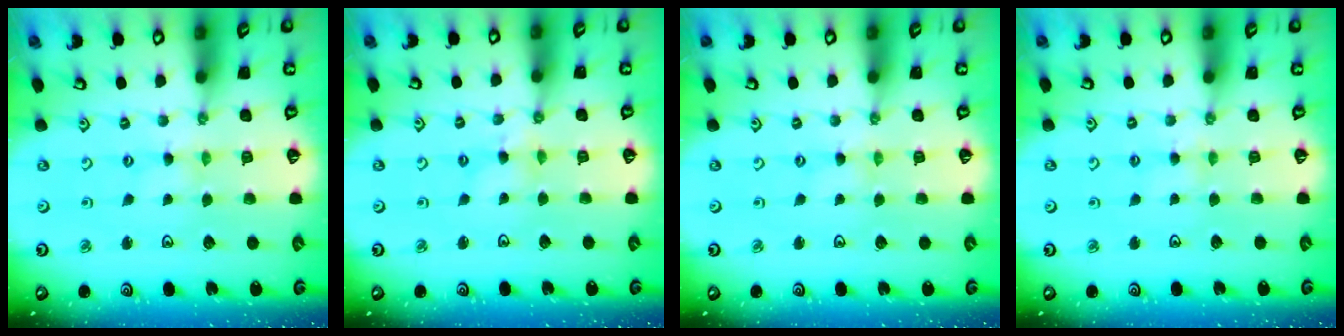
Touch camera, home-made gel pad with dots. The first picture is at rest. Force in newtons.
{"total": 2.6, "press": 2.6, "slide": 0.3}
{"total": 0.5, "press": 0.5, "slide": 0.1}
{"total": 2.9, "press": 2.9, "slide": 0.4}